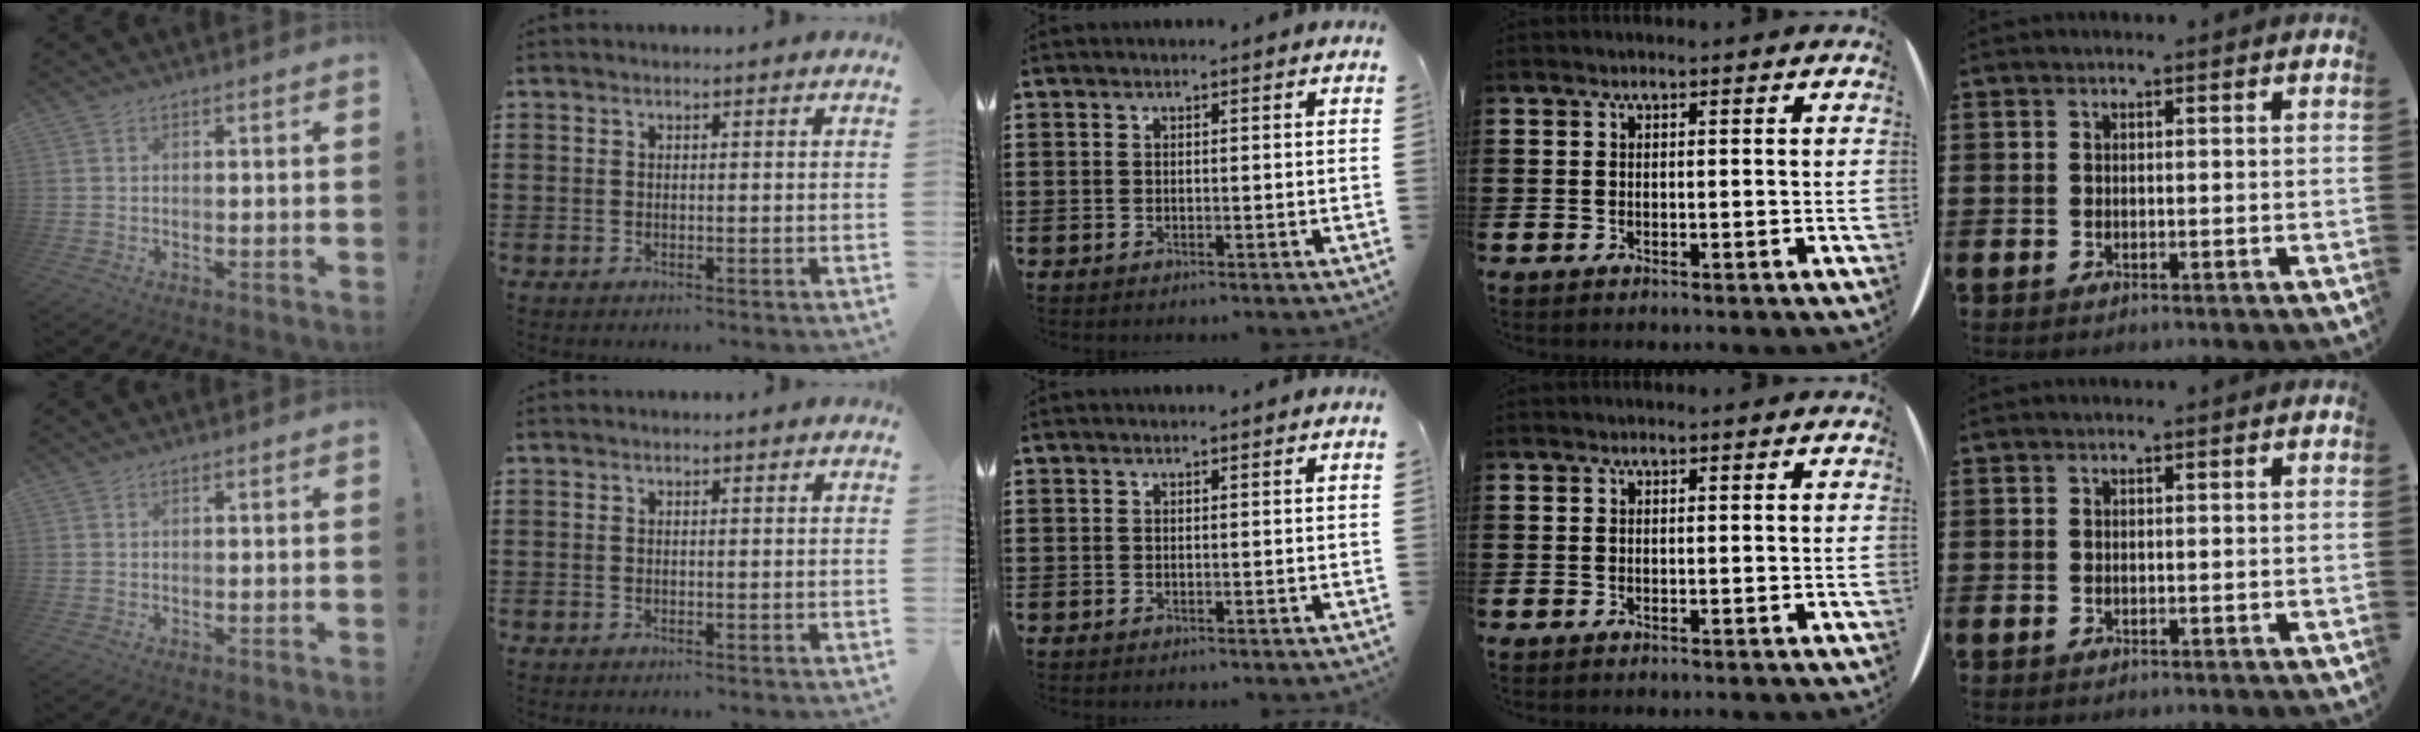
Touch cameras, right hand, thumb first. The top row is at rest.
{}